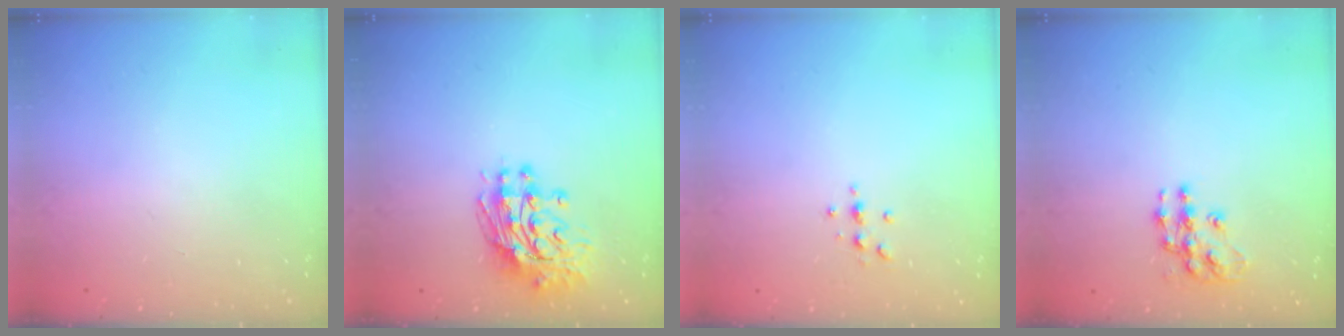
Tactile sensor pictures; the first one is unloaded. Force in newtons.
{"total": 11.5, "press": 11.4, "slide": 1.2}
{"total": 3.0, "press": 3.0, "slide": 0.4}
{"total": 10.4, "press": 10.4, "slide": 0.5}